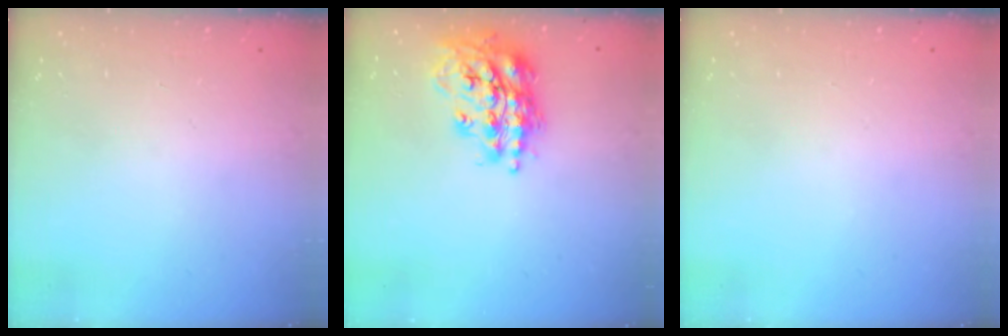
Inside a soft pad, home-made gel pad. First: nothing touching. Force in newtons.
{"total": 17.7, "press": 17.6, "slide": 1.5}
{"total": 0.0}